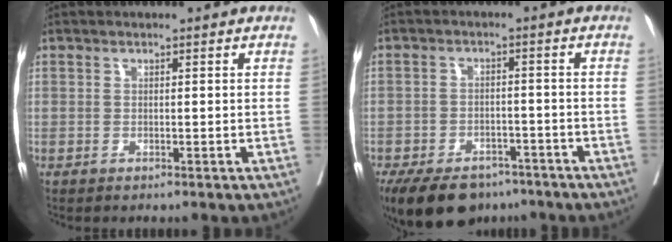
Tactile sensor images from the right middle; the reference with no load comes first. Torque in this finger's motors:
{"motor_torque": [0.95, -0.85, 0.18, 0.04]}